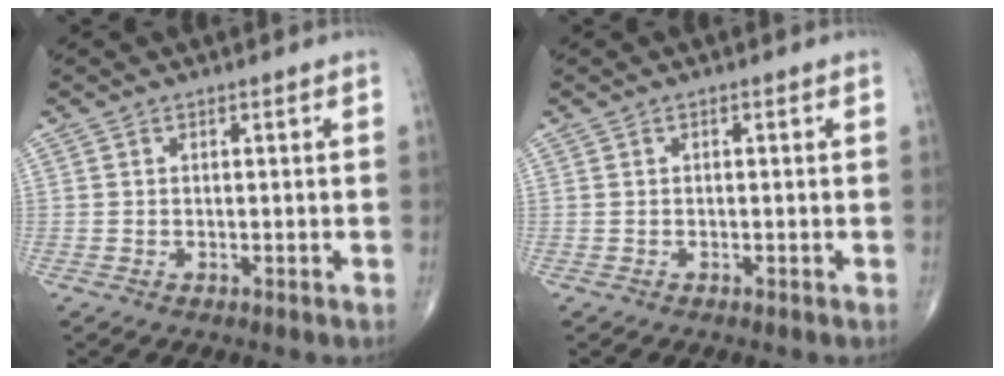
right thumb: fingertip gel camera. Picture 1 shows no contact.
{"total": 0.0}